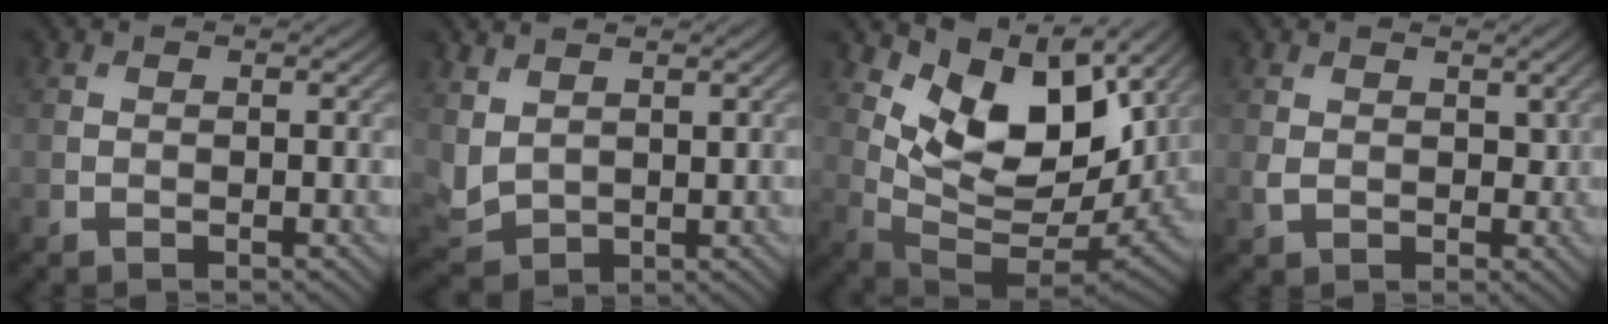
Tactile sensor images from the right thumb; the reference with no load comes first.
{"total": 4.1, "force": [2.4, 2.4, 2.3], "torque": [-0.074, -0.003, 0.057]}
{"total": 11.8, "force": [5.0, 6.1, 8.8], "torque": [-0.166, -0.011, 0.104]}
{"total": 2.4, "force": [0.6, 1.8, 1.5], "torque": [-0.036, -0.007, 0.014]}